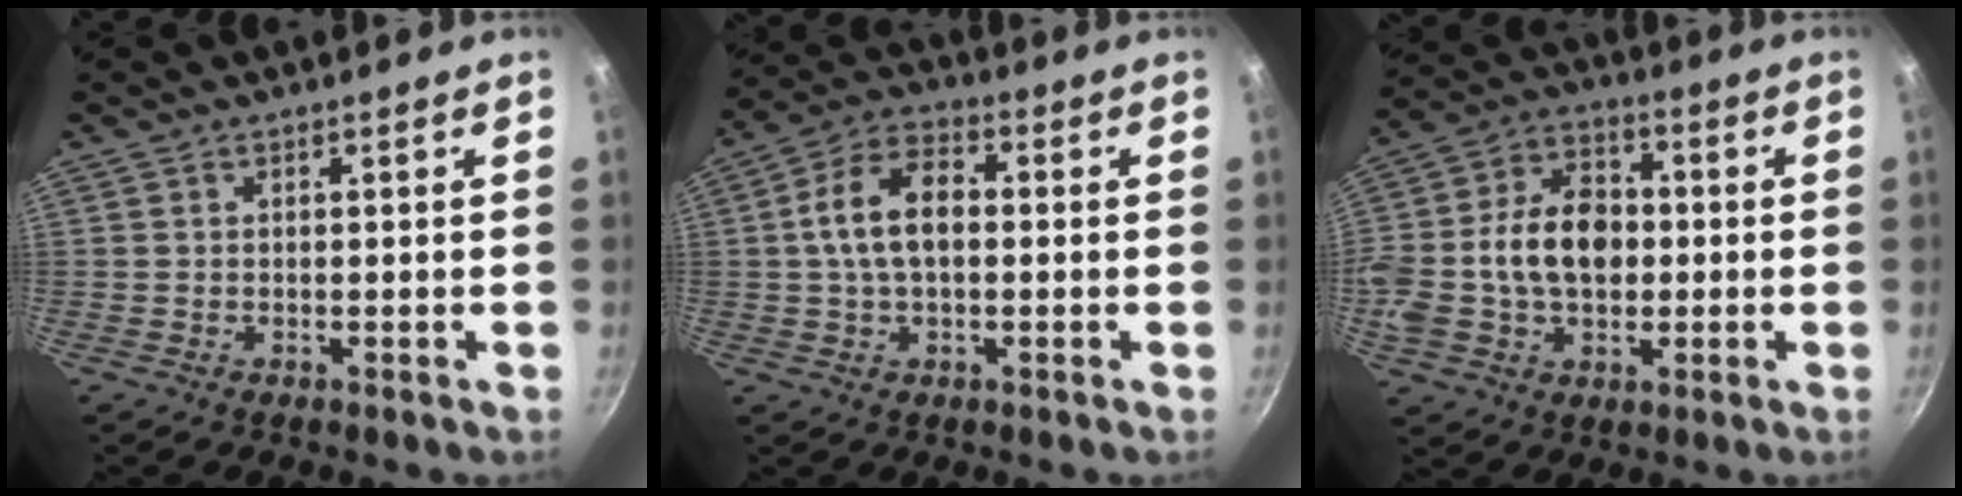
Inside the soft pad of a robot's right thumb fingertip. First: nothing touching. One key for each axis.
{"total": 10.7, "fx": 0.6, "fy": 6.3, "fz": 8.6, "tx": -0.156, "ty": 0.026, "tz": 0.006}
{"total": 17.6, "fx": -0.6, "fy": 12.2, "fz": 12.7, "tx": -0.240, "ty": 0.027, "tz": -0.009}